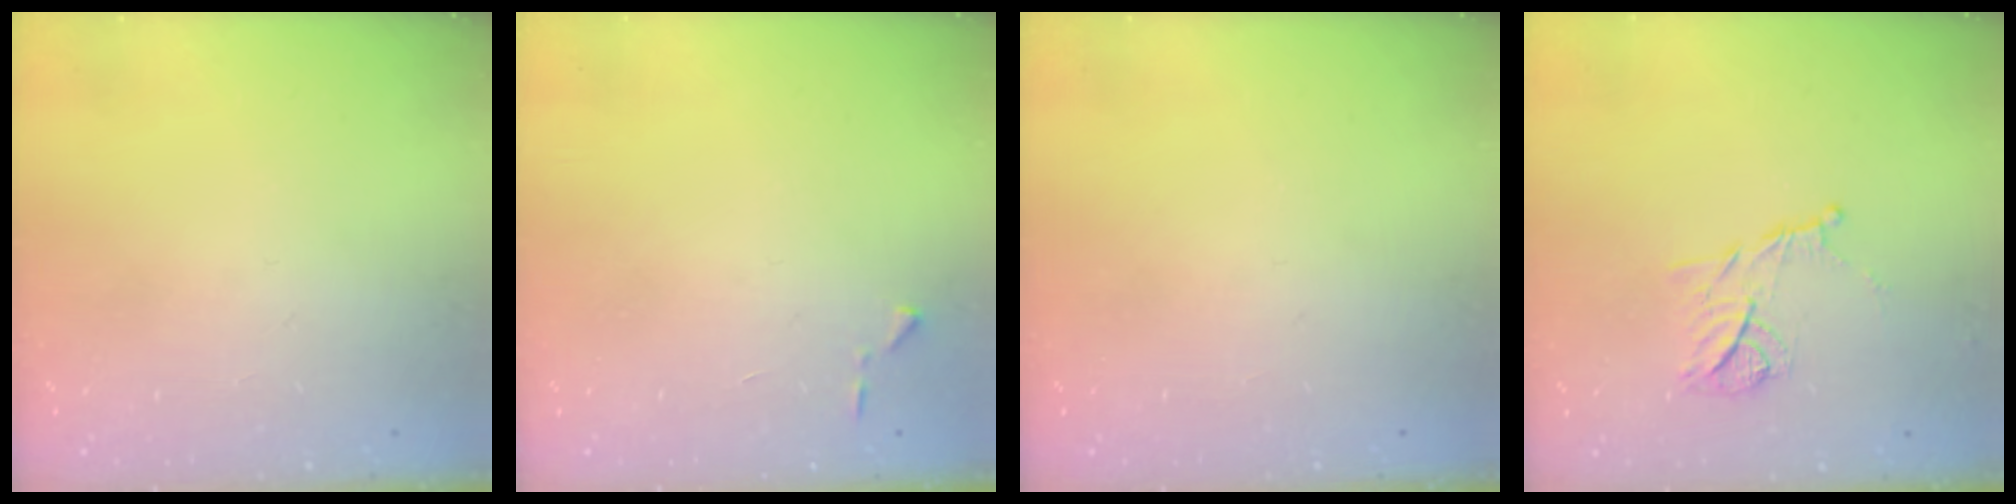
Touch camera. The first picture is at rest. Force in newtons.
{"total": 3.6, "press": 3.6, "slide": 0.5}
{"total": 0.0}
{"total": 10.0, "press": 10.0, "slide": 1.0}